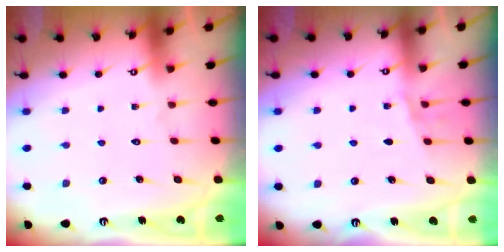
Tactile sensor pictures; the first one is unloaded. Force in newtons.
{"total": 4.8, "press": 4.6, "slide": 1.4}